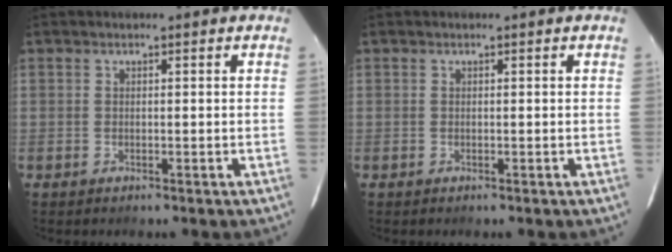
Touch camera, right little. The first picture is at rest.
{"total": 0.0}